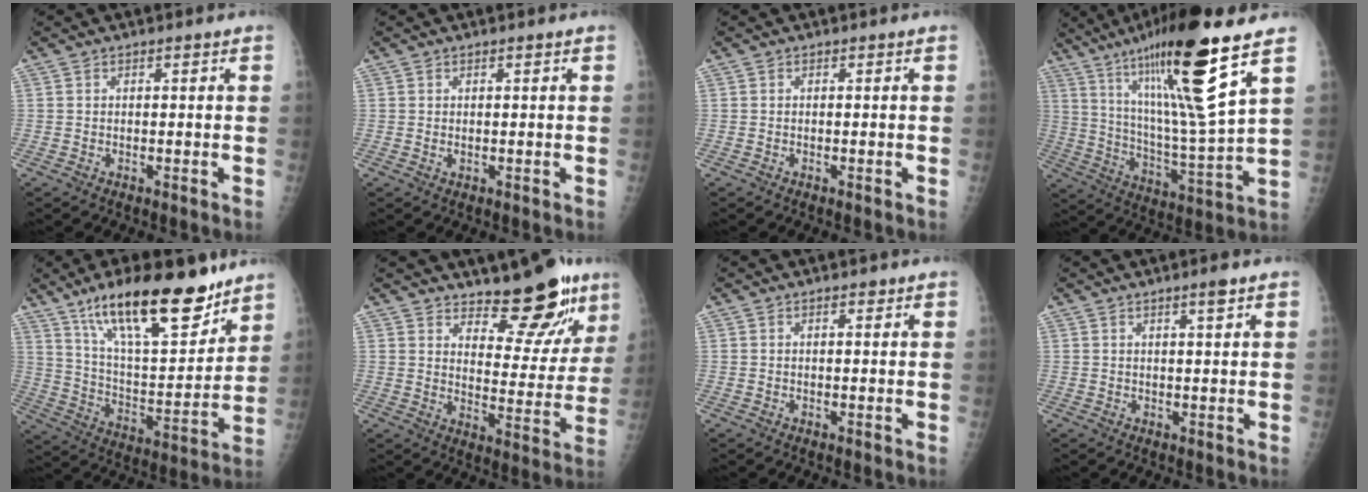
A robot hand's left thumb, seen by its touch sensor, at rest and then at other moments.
{"total": 1.2, "force": [0.5, 0.4, 1.0], "torque": [-0.016, -0.001, 0.011]}
{"total": 0.0}
{"total": 22.9, "force": [12.7, 1.8, 19.0], "torque": [-0.319, -0.059, 0.219]}
{"total": 22.8, "force": [15.7, 7.3, 14.9], "torque": [-0.210, -0.071, 0.267]}
{"total": 13.6, "force": [10.4, 4.7, 7.5], "torque": [-0.055, -0.083, 0.156]}
{"total": 1.1, "force": [0.6, 0.4, 0.7], "torque": [-0.008, -0.001, 0.008]}
{"total": 2.5, "force": [1.5, 0.1, 1.9], "torque": [-0.032, -0.008, 0.025]}